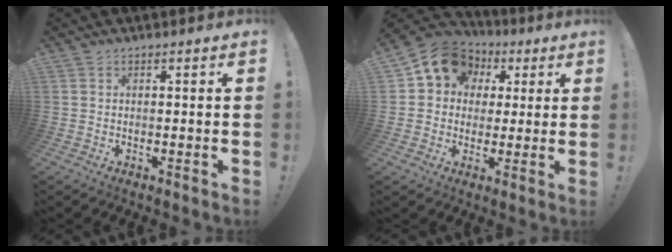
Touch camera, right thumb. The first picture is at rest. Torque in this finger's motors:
{"motor_torque": [0.65, 0.75, 0.60, -0.44, 0.05]}